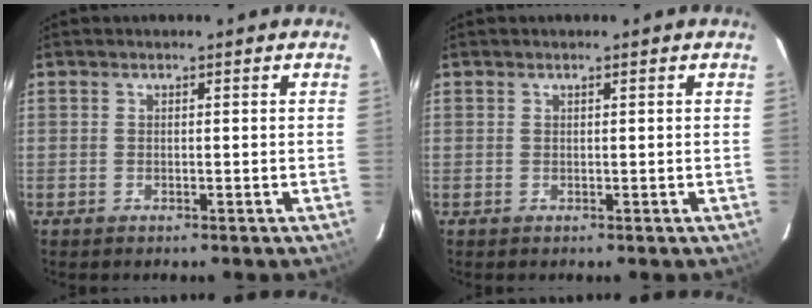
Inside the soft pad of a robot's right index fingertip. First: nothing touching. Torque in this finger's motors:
{"motor_torque": [-0.15, 0.06, -0.03, 0.00]}